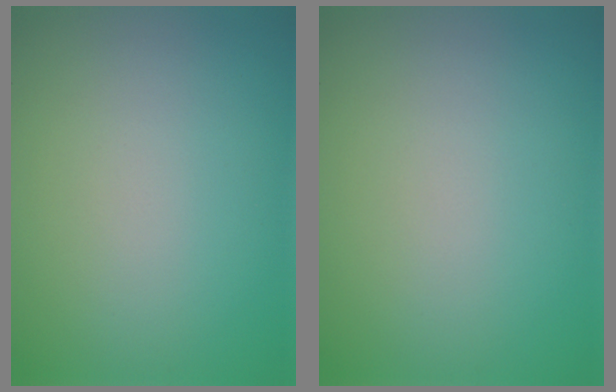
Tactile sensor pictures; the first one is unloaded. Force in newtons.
{"total": 0.0}